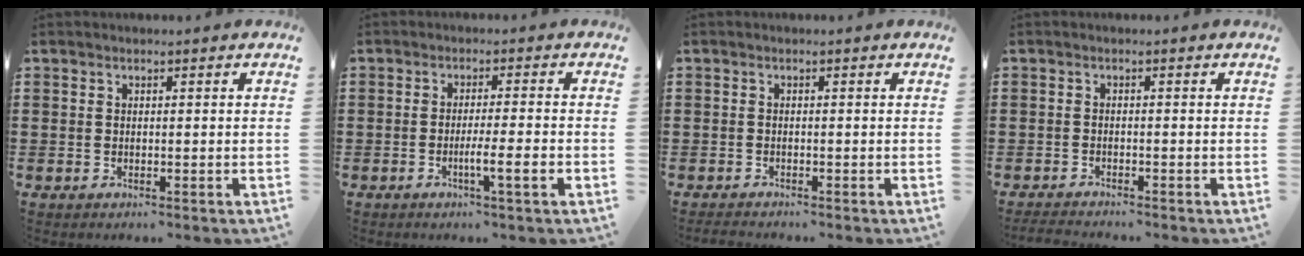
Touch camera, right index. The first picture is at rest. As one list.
[{"total": 4.4, "force": [-1.7, -0.2, 4.0], "torque": [-0.066, -0.012, -0.029]}, {"total": 0.8, "force": [-0.8, 0.0, 0.0], "torque": [-0.002, -0.001, -0.017]}, {"total": 1.6, "force": [-1.5, 0.0, 0.1], "torque": [-0.005, -0.001, -0.032]}]